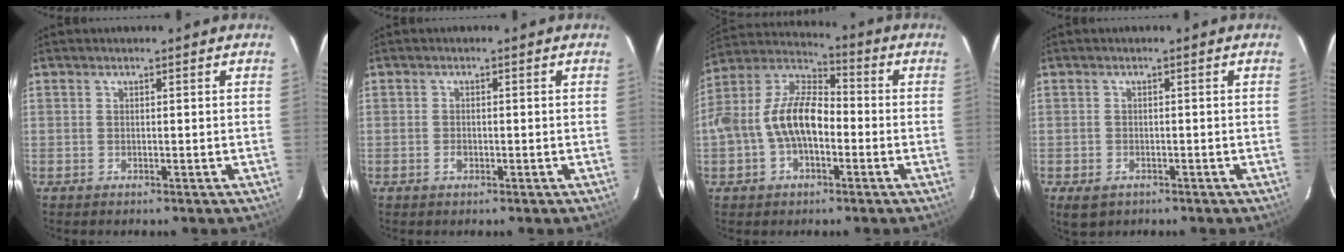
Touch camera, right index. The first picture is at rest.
{"total": 1.4, "force": [-0.6, 0.9, 0.9], "torque": [-0.017, 0.002, -0.011]}
{"total": 13.1, "force": [-2.5, 7.5, 10.4], "torque": [-0.212, 0.023, -0.050]}
{"total": 3.4, "force": [-1.8, 2.3, 1.6], "torque": [-0.032, -0.007, -0.025]}